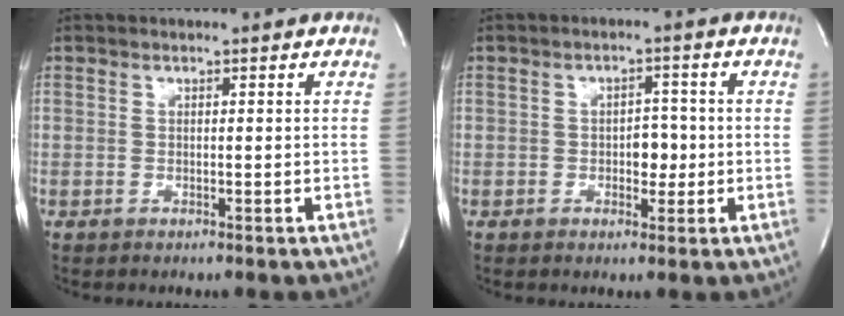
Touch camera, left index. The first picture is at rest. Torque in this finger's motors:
{"motor_torque": [0.17, -0.14, 0.01, 0.01]}